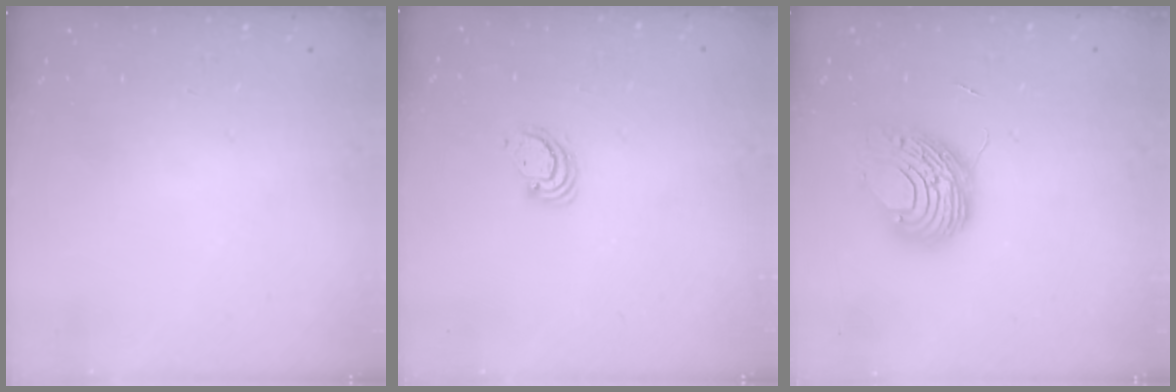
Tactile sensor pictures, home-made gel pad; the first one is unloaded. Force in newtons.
{"total": 2.9, "press": 2.9, "slide": 0.3}
{"total": 9.0, "press": 9.0, "slide": 0.9}